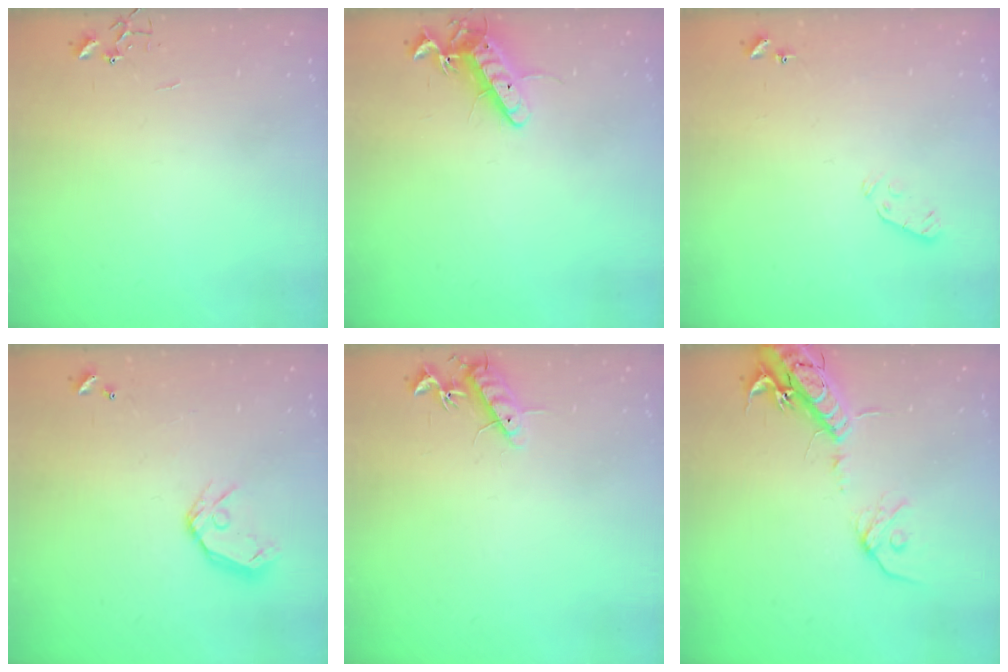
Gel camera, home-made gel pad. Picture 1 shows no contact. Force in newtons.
{"total": 11.4, "press": 11.4, "slide": 0.9}
{"total": 3.9, "press": 3.8, "slide": 0.7}
{"total": 10.4, "press": 10.2, "slide": 1.6}
{"total": 10.1, "press": 10.0, "slide": 0.8}
{"total": 17.2, "press": 16.9, "slide": 3.1}